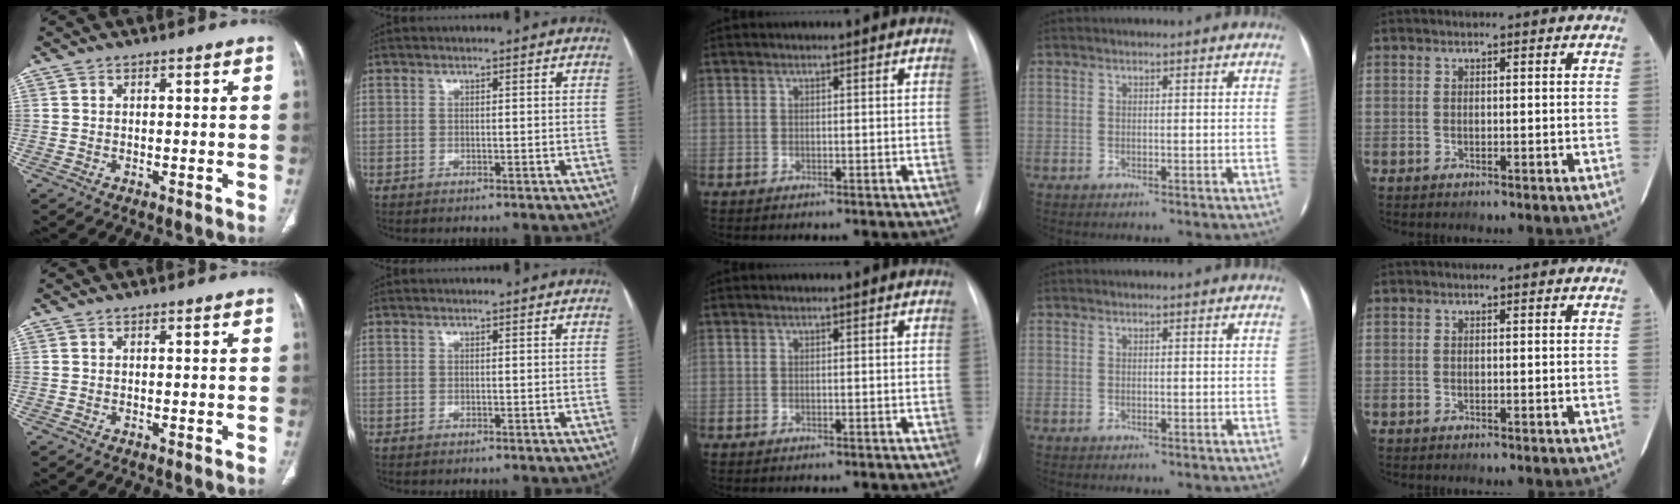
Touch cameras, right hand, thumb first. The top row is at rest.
{}